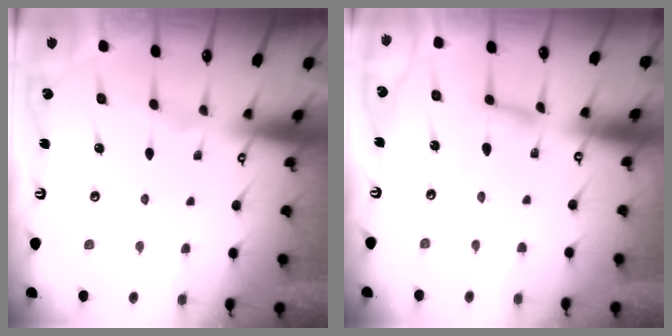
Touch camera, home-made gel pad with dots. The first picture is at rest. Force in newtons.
{"total": 2.8, "press": 2.8, "slide": 0.2}